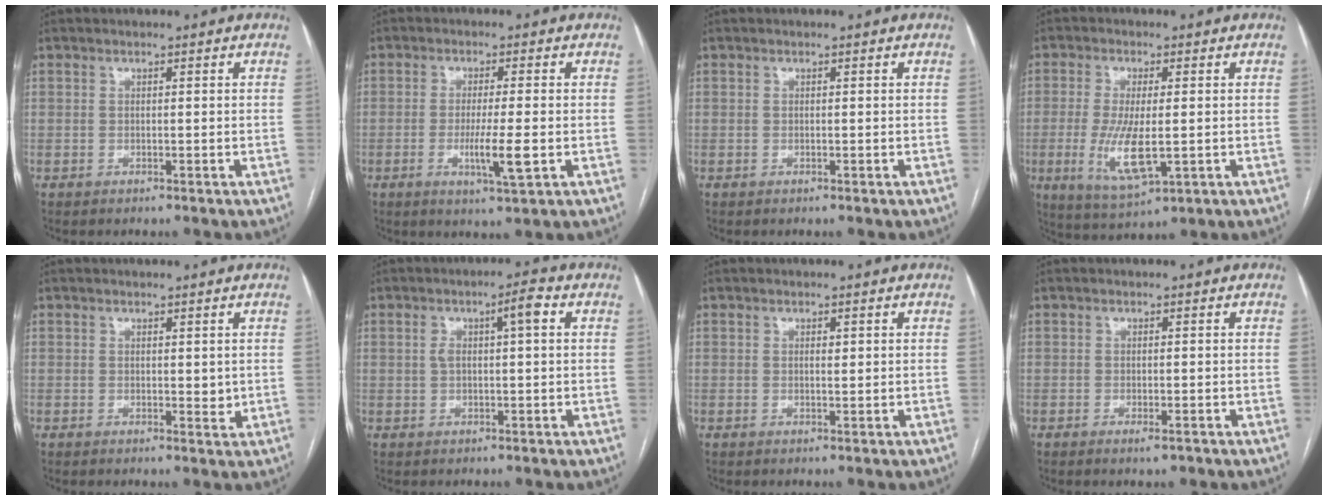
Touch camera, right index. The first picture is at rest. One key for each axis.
{"total": 6.1, "fx": -1.5, "fy": 0.0, "fz": 5.9, "tx": -0.110, "ty": -0.016, "tz": -0.025}
{"total": 0.0}
{"total": 8.6, "fx": -1.4, "fy": 2.4, "fz": 8.2, "tx": -0.172, "ty": -0.023, "tz": -0.019}
{"total": 1.6, "fx": 0.2, "fy": 0.8, "fz": 1.4, "tx": -0.017, "ty": -0.005, "tz": 0.006}
{"total": 4.8, "fx": 1.2, "fy": 1.0, "fz": 4.5, "tx": -0.084, "ty": 0.022, "tz": 0.022}
{"total": 0.9, "fx": 0.2, "fy": 0.3, "fz": 0.8, "tx": -0.014, "ty": 0.001, "tz": 0.003}
{"total": 1.5, "fx": -1.1, "fy": 0.4, "fz": 1.0, "tx": -0.014, "ty": -0.001, "tz": -0.013}